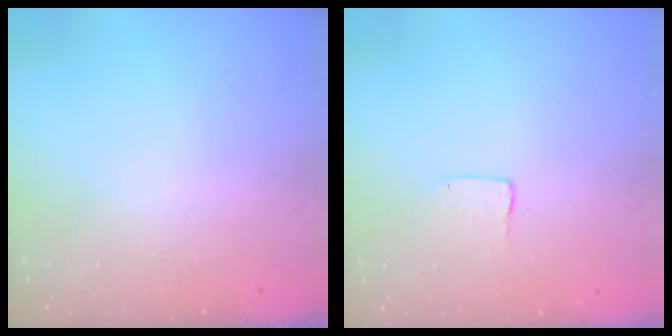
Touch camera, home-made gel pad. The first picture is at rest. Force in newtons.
{"total": 2.0, "press": 2.0, "slide": 0.2}